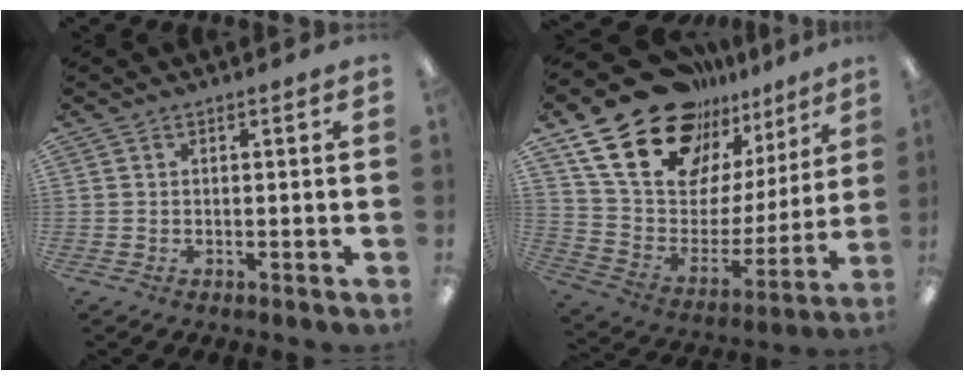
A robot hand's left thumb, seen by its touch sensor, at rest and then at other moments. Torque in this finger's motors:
{"motor_torque": [0.79, 0.98, 1.31, -1.48, 0.10]}